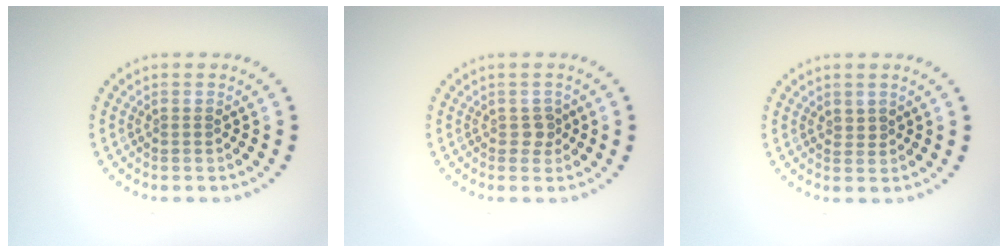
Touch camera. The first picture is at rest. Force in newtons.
{"total": 1.2, "press": 1.0, "slide": 0.6}
{"total": 0.6, "press": 0.3, "slide": 0.5}